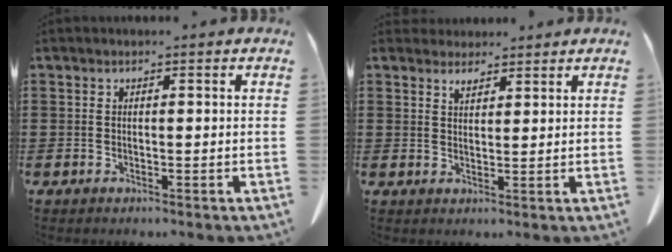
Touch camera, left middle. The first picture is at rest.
{"total": 2.3, "force": [2.1, 0.8, 0.5], "torque": [-0.006, -0.005, 0.039]}